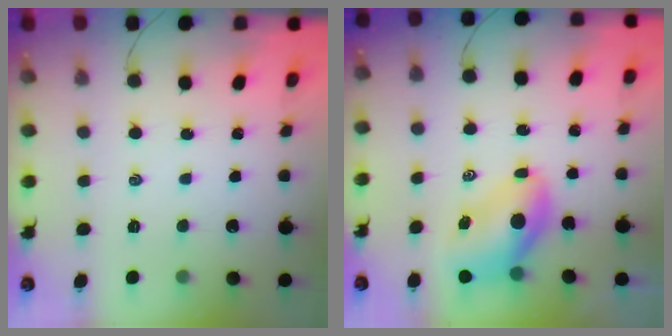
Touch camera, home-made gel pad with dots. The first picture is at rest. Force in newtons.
{"total": 7.5, "press": 7.2, "slide": 2.1}